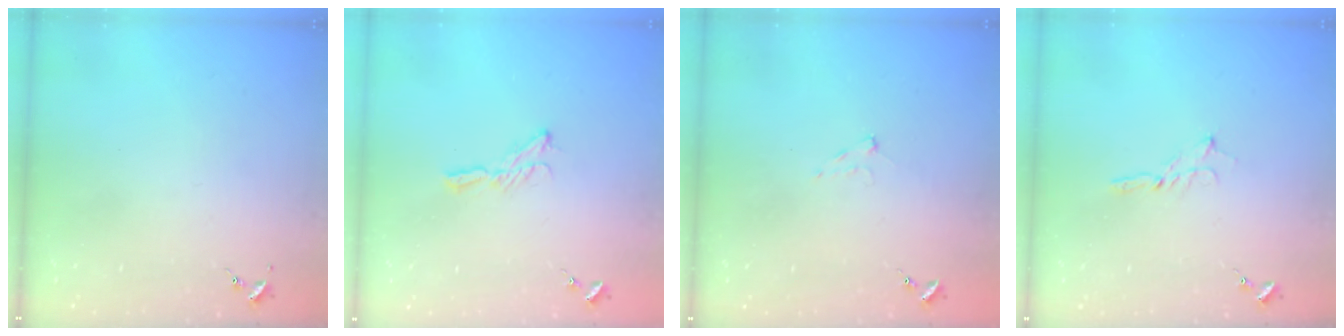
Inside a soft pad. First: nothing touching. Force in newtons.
{"total": 6.3, "press": 6.3, "slide": 0.3}
{"total": 6.0, "press": 6.0, "slide": 0.6}
{"total": 2.3, "press": 2.3, "slide": 0.2}